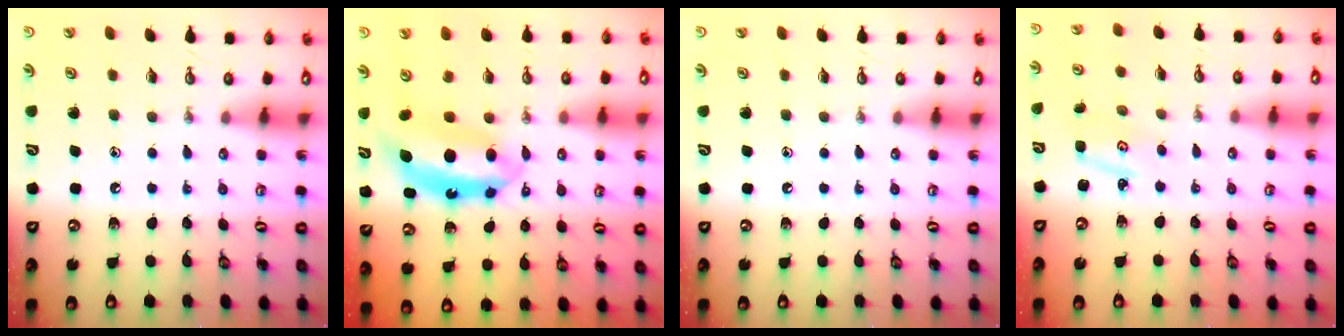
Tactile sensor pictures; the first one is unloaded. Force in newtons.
{"total": 8.0, "press": 8.0, "slide": 0.6}
{"total": 0.0}
{"total": 2.3, "press": 2.3, "slide": 0.3}